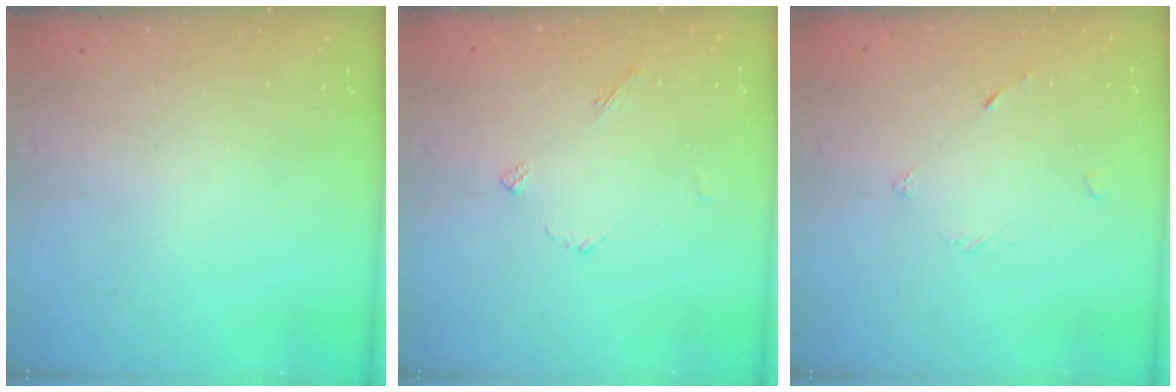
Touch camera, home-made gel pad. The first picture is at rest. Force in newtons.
{"total": 3.3, "press": 3.3, "slide": 0.4}
{"total": 2.0, "press": 2.0, "slide": 0.2}